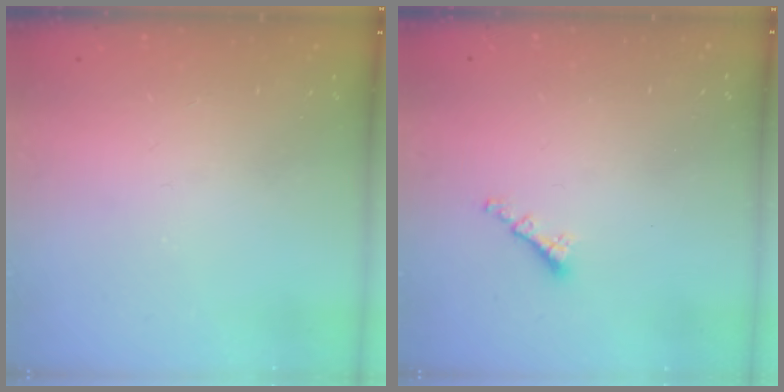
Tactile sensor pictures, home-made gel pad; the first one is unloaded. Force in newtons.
{"total": 1.3, "press": 1.2, "slide": 0.5}